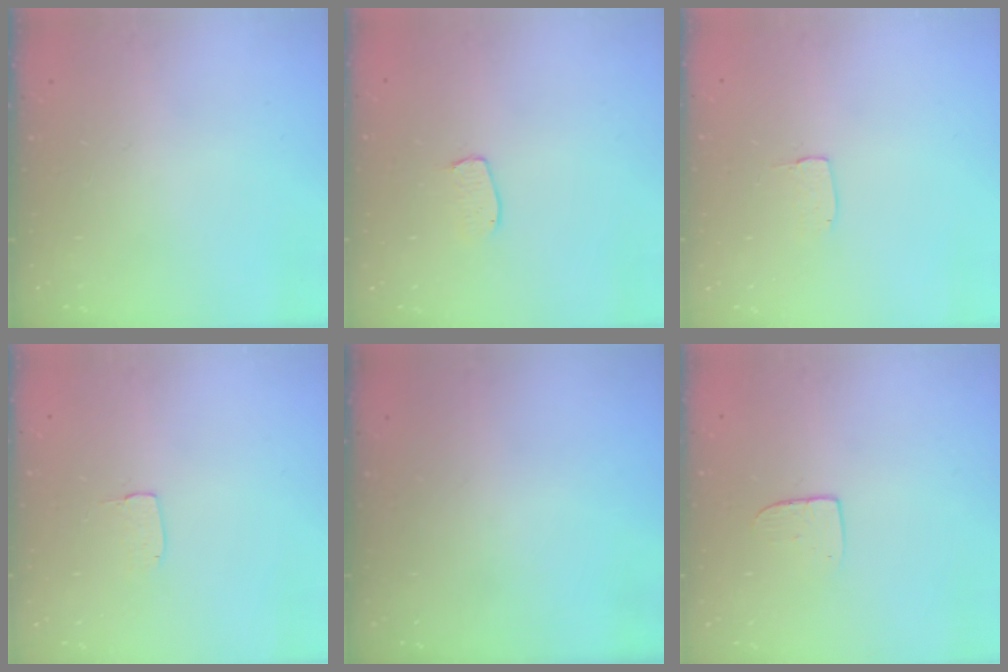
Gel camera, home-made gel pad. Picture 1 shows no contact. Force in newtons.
{"total": 4.5, "press": 4.5, "slide": 0.2}
{"total": 2.9, "press": 2.9, "slide": 0.2}
{"total": 2.9, "press": 2.9, "slide": 0.2}
{"total": 0.0}
{"total": 5.0, "press": 5.0, "slide": 0.4}